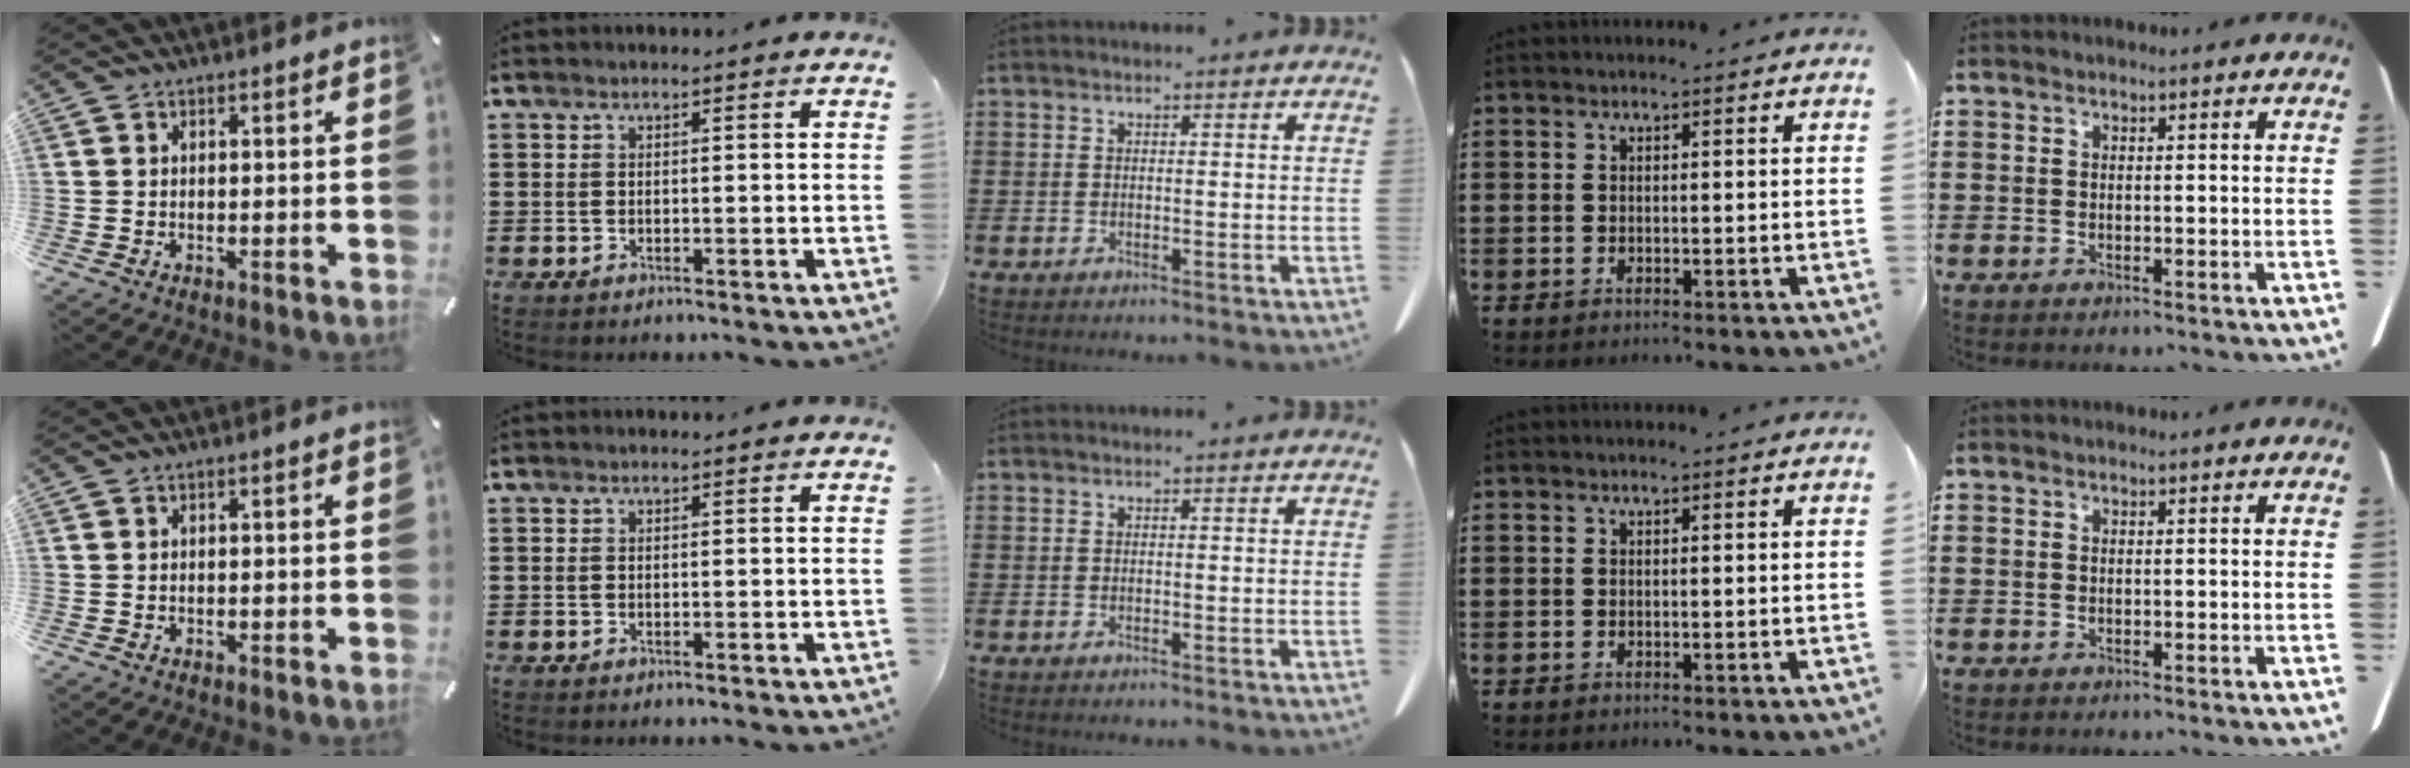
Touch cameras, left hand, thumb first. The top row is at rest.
{}